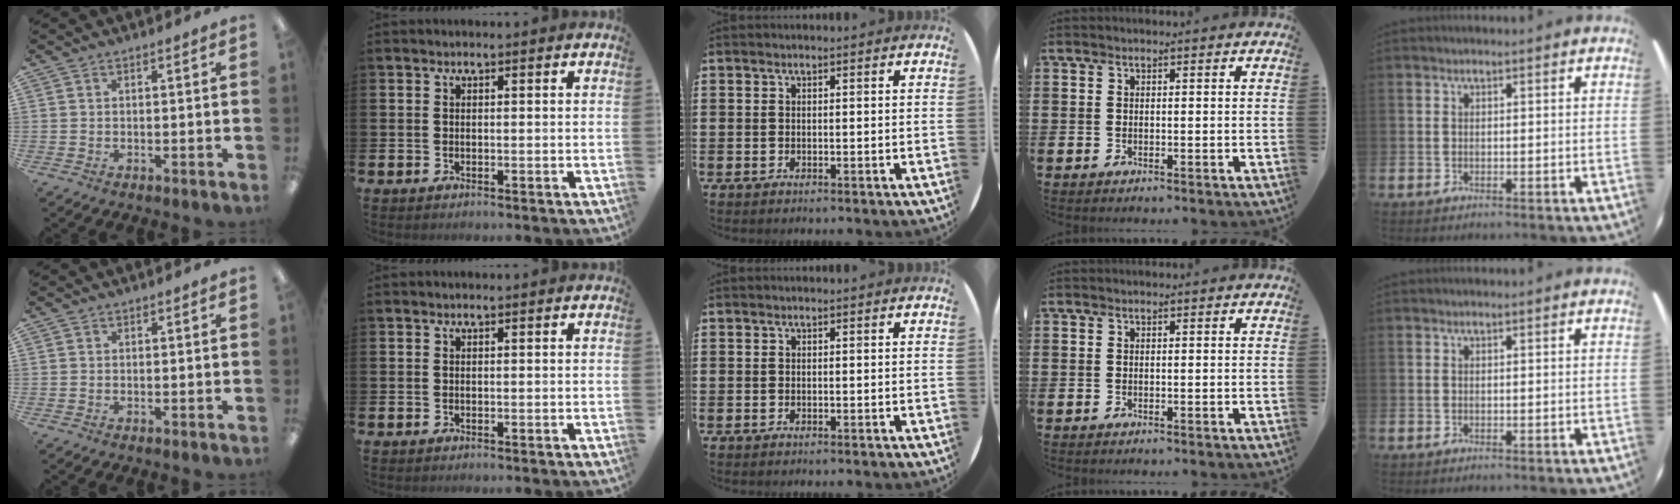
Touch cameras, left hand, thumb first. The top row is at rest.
{}